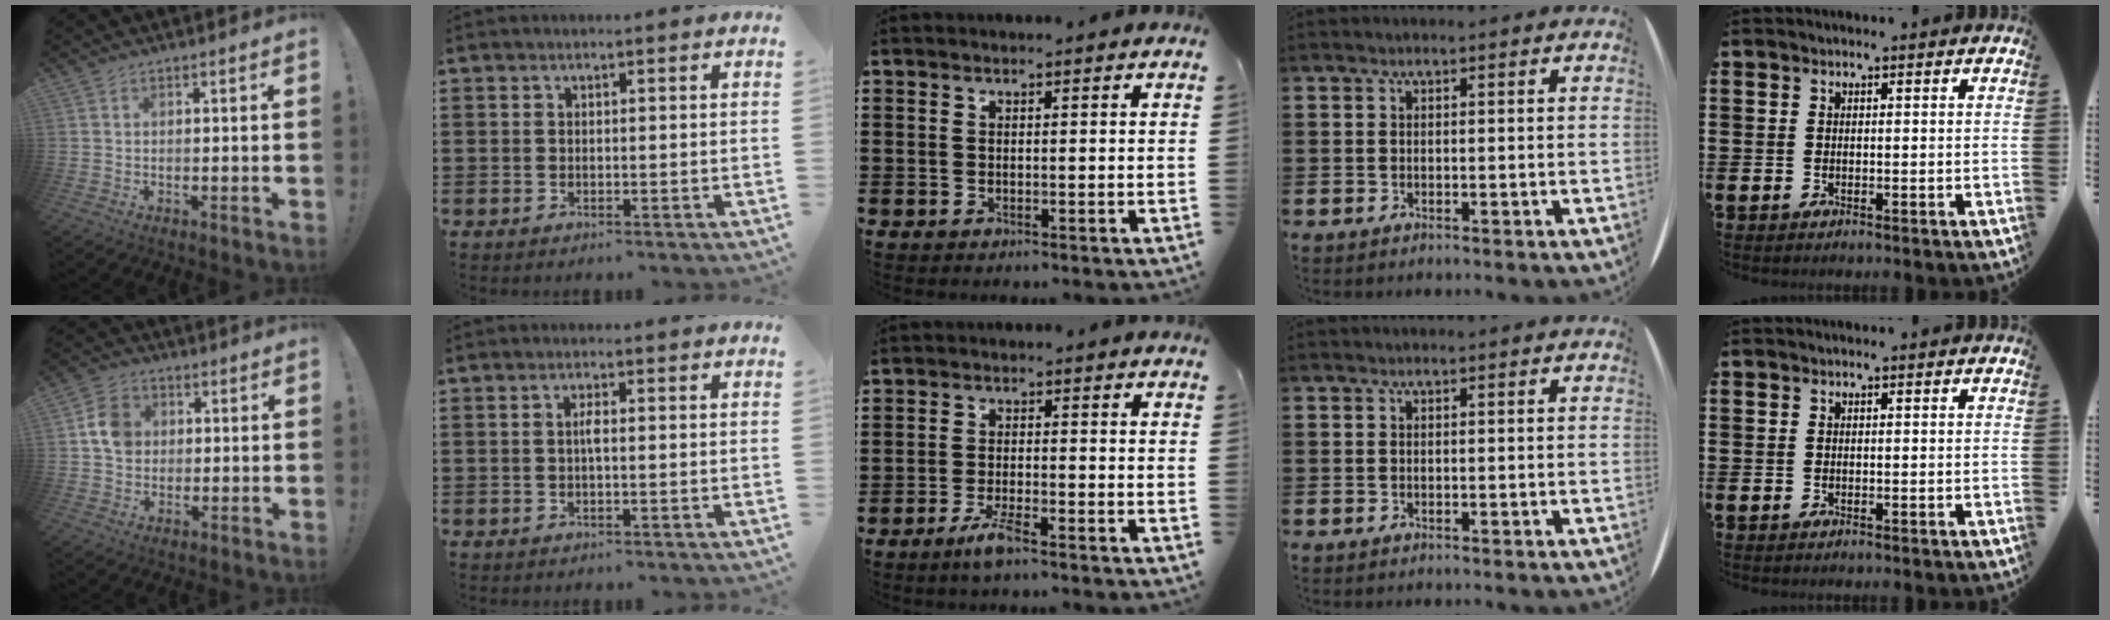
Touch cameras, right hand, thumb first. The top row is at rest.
{"thumb": {"total": 8.3, "force": [1.2, 7.2, 4.0], "torque": [-0.054, 0.014, 0.027]}, "index": {"total": 1.6, "force": [-0.2, 0.3, 1.6], "torque": [-0.032, 0.000, -0.004]}, "middle": {"total": 3.6, "force": [-2.3, 0.3, 2.7], "torque": [-0.065, -0.007, -0.047]}}